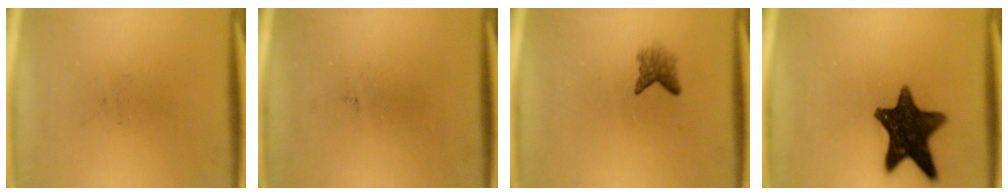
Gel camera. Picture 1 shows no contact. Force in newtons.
{"total": 0.0}
{"total": 2.2}
{"total": 14.1}